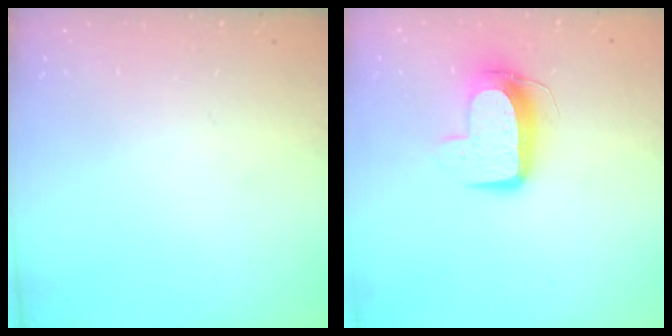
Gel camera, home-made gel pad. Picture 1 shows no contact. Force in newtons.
{"total": 10.2, "press": 10.2, "slide": 0.2}